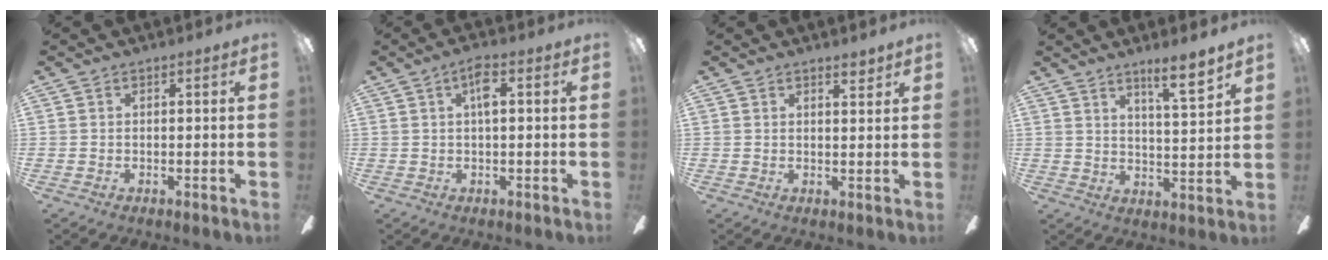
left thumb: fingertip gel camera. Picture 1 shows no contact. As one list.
[{"total": 4.4, "force": [1.4, 1.5, 3.9], "torque": [-0.072, 0.008, 0.020]}, {"total": 2.3, "force": [2.0, 0.6, 1.0], "torque": [-0.005, -0.009, 0.033]}, {"total": 7.7, "force": [6.0, 0.8, 4.9], "torque": [-0.069, -0.038, 0.095]}]